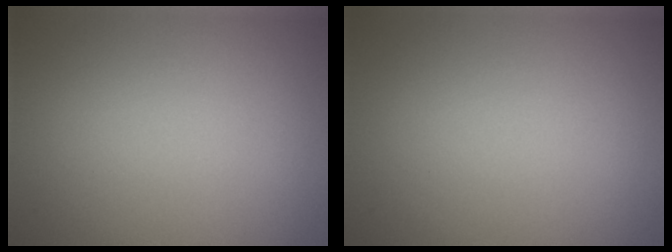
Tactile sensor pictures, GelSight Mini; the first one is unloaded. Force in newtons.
{"total": 0.0}